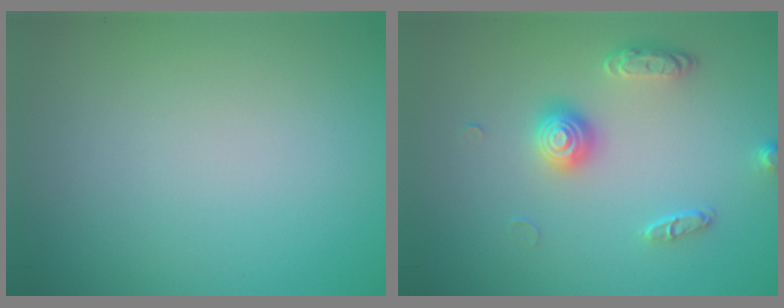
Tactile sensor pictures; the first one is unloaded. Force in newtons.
{"total": 2.6, "press": 2.2, "slide": 1.5}